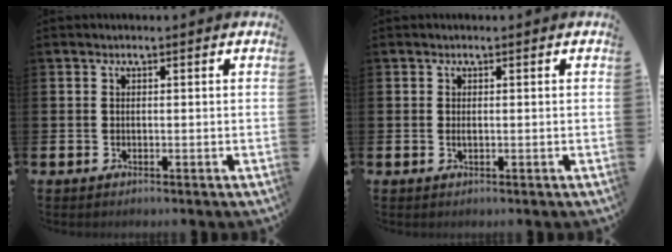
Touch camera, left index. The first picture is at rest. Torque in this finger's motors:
{"motor_torque": [0.23, 0.11, 0.00, 0.00]}